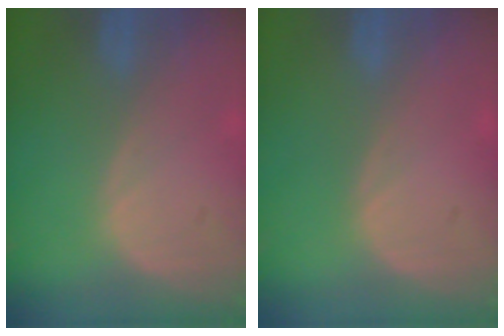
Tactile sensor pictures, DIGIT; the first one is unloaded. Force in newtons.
{"total": 0.0}